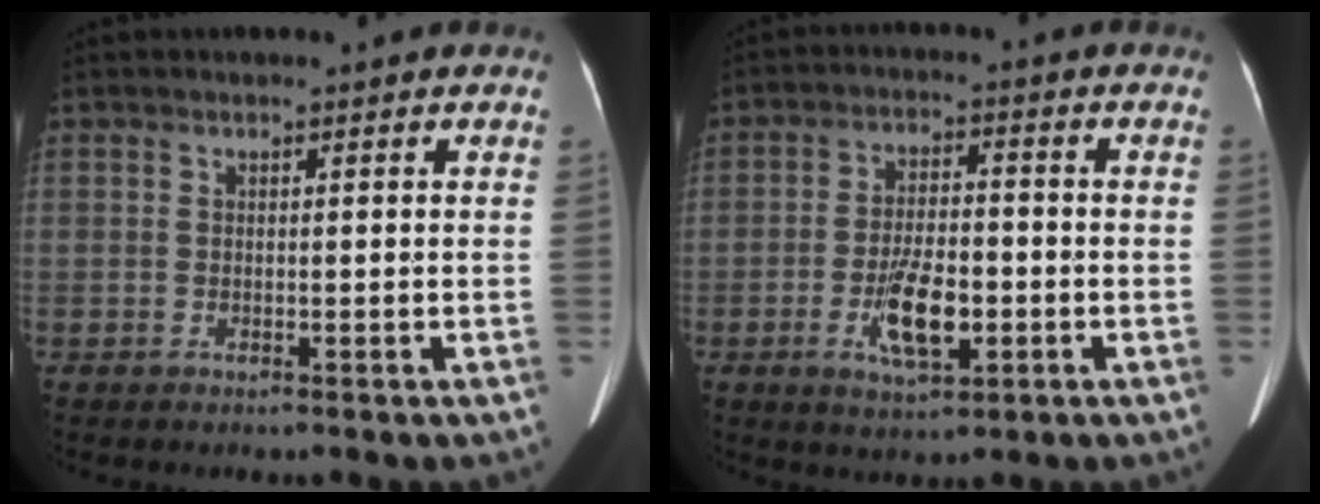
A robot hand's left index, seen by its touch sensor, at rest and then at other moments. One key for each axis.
{"total": 8.0, "fx": -2.8, "fy": 3.0, "fz": 6.9, "tx": -0.135, "ty": -0.003, "tz": -0.045}